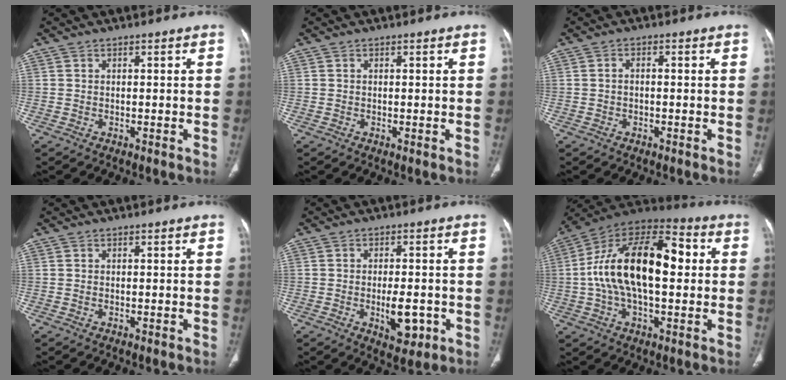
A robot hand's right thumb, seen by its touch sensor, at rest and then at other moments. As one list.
[{"total": 0.0}, {"total": 1.2, "force": [-0.2, 0.6, 0.9], "torque": [-0.016, 0.006, -0.004]}, {"total": 0.0}, {"total": 6.9, "force": [-1.9, 3.3, 5.8], "torque": [-0.073, 0.000, -0.020]}, {"total": 22.7, "force": [1.8, 11.5, 19.5], "torque": [-0.336, 0.035, 0.021]}]